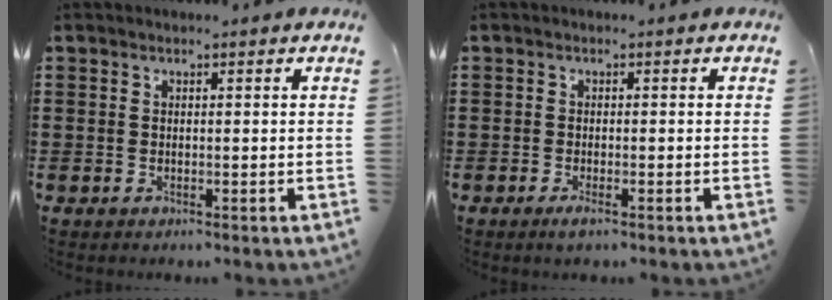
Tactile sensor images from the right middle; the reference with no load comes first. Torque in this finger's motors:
{"motor_torque": [1.84, 0.30, 0.39, 0.10]}